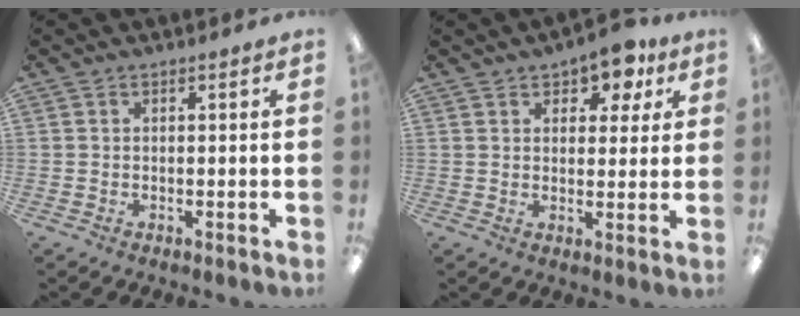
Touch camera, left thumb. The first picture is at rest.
{"total": 7.9, "force": [5.1, 4.2, 4.3], "torque": [-0.050, -0.019, 0.084]}